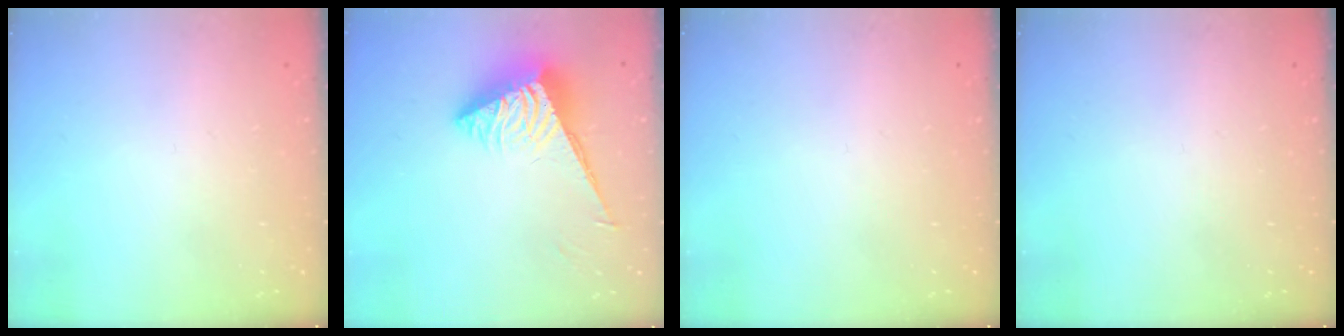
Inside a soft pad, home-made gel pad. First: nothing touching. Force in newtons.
{"total": 7.0, "press": 7.0, "slide": 0.4}
{"total": 0.0}
{"total": 0.0}